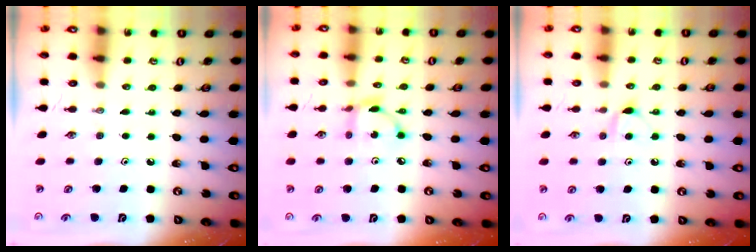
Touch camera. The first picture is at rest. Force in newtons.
{"total": 5.6, "press": 5.6, "slide": 0.1}
{"total": 4.5, "press": 4.5, "slide": 0.6}